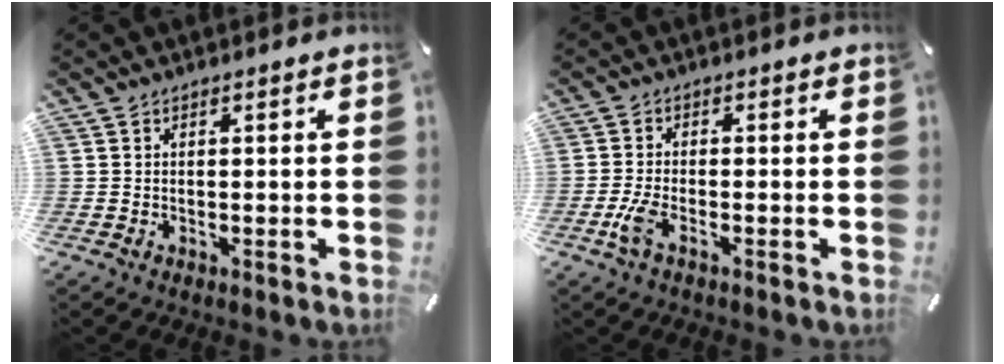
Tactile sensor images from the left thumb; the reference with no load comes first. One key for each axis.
{"total": 3.8, "fx": -1.7, "fy": 1.3, "fz": 3.2, "tx": -0.080, "ty": -0.004, "tz": -0.035}